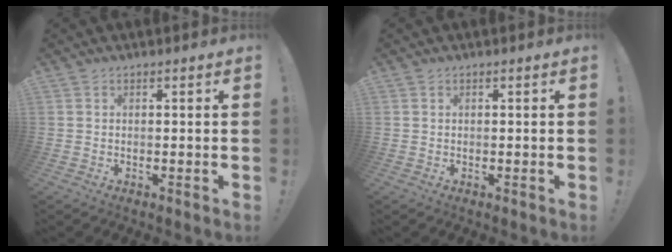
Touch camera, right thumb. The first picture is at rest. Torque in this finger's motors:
{"motor_torque": [0.11, -0.03, 0.02, 0.02, 0.00]}